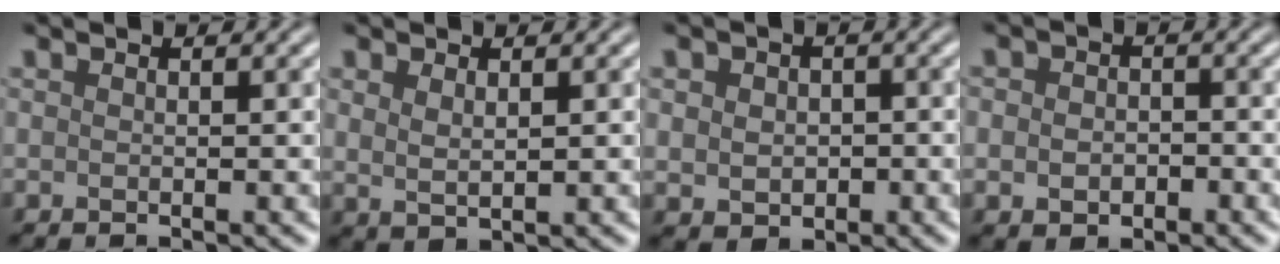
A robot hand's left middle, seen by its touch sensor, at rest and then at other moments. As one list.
[{"total": 1.7, "force": [0.7, 0.9, 1.3], "torque": [-0.028, -0.004, 0.020]}, {"total": 3.1, "force": [-0.1, 2.6, 1.7], "torque": [-0.025, -0.003, -0.001]}, {"total": 2.5, "force": [-0.5, 1.9, 1.5], "torque": [-0.013, -0.006, -0.014]}]